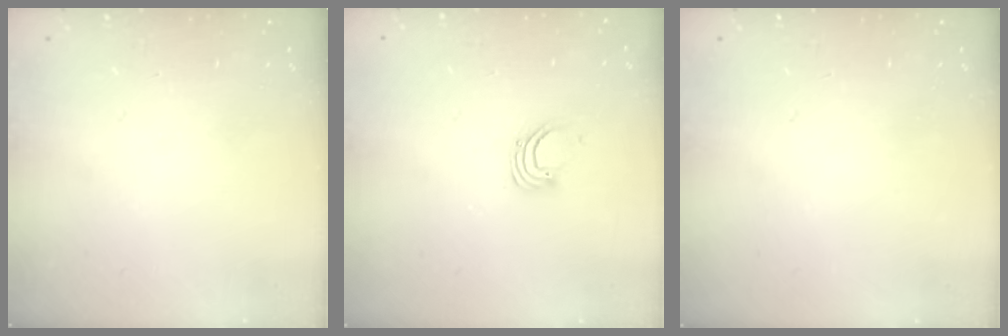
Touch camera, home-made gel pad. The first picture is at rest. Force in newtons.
{"total": 2.7, "press": 2.7, "slide": 0.1}
{"total": 0.0}